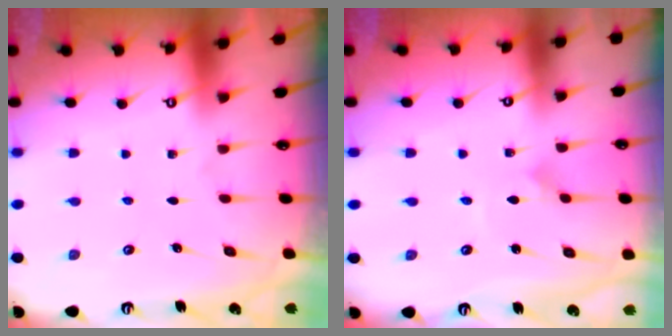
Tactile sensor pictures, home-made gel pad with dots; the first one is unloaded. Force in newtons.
{"total": 1.9, "press": 1.9, "slide": 0.1}